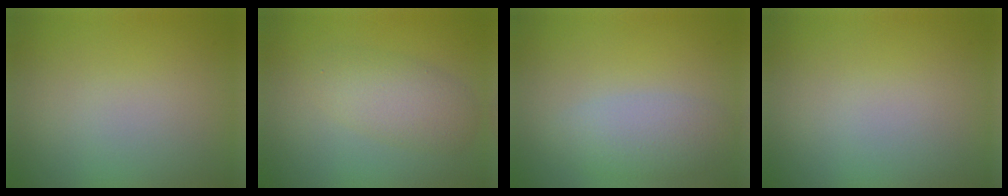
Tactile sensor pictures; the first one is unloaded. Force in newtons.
{"total": 3.4, "press": 3.4, "slide": 0.1}
{"total": 3.1, "press": 3.1, "slide": 0.1}
{"total": 0.0}